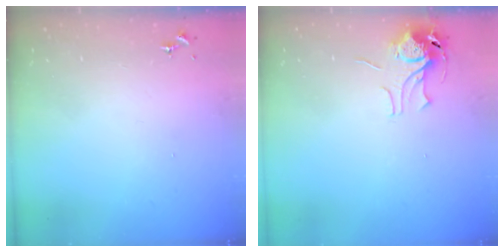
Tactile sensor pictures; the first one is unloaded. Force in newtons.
{"total": 8.0, "press": 8.0, "slide": 0.5}